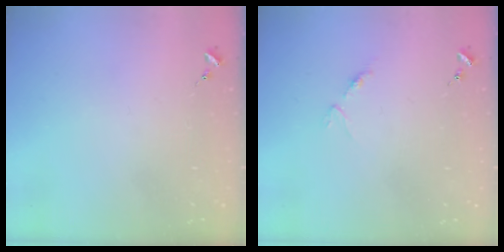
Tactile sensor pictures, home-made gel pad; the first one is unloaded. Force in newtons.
{"total": 3.0, "press": 2.9, "slide": 0.4}